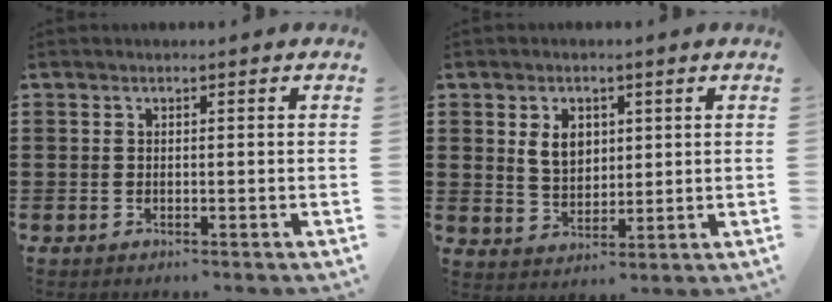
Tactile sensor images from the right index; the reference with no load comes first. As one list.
[{"total": 5.0, "force": [1.4, 3.6, 3.1], "torque": [-0.066, 0.010, 0.022]}]